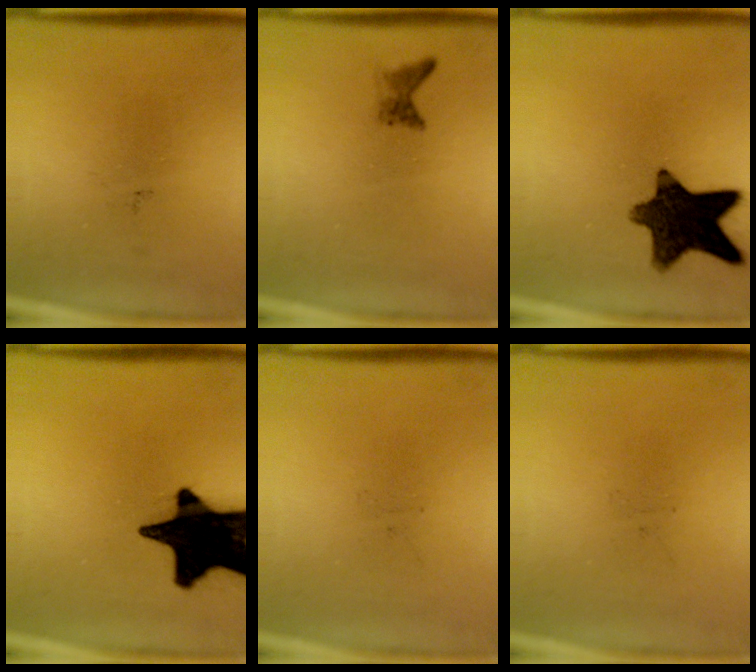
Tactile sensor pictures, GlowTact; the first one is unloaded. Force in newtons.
{"total": 1.2}
{"total": 12.3}
{"total": 19.9}
{"total": 0.0}
{"total": 0.0}